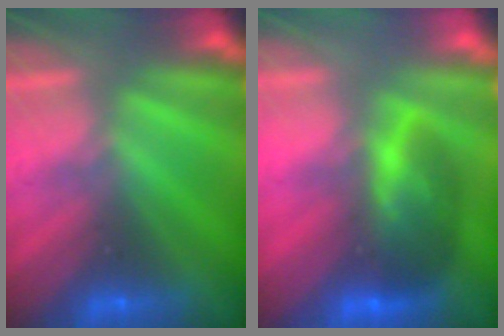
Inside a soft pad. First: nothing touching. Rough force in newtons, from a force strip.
{"total": 9.0}